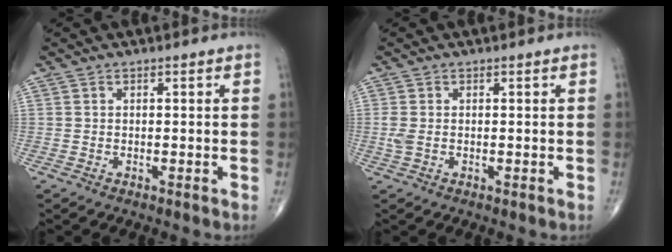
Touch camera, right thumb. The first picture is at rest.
{"total": 1.9, "force": [-0.1, 1.2, 1.5], "torque": [-0.049, 0.000, -0.003]}